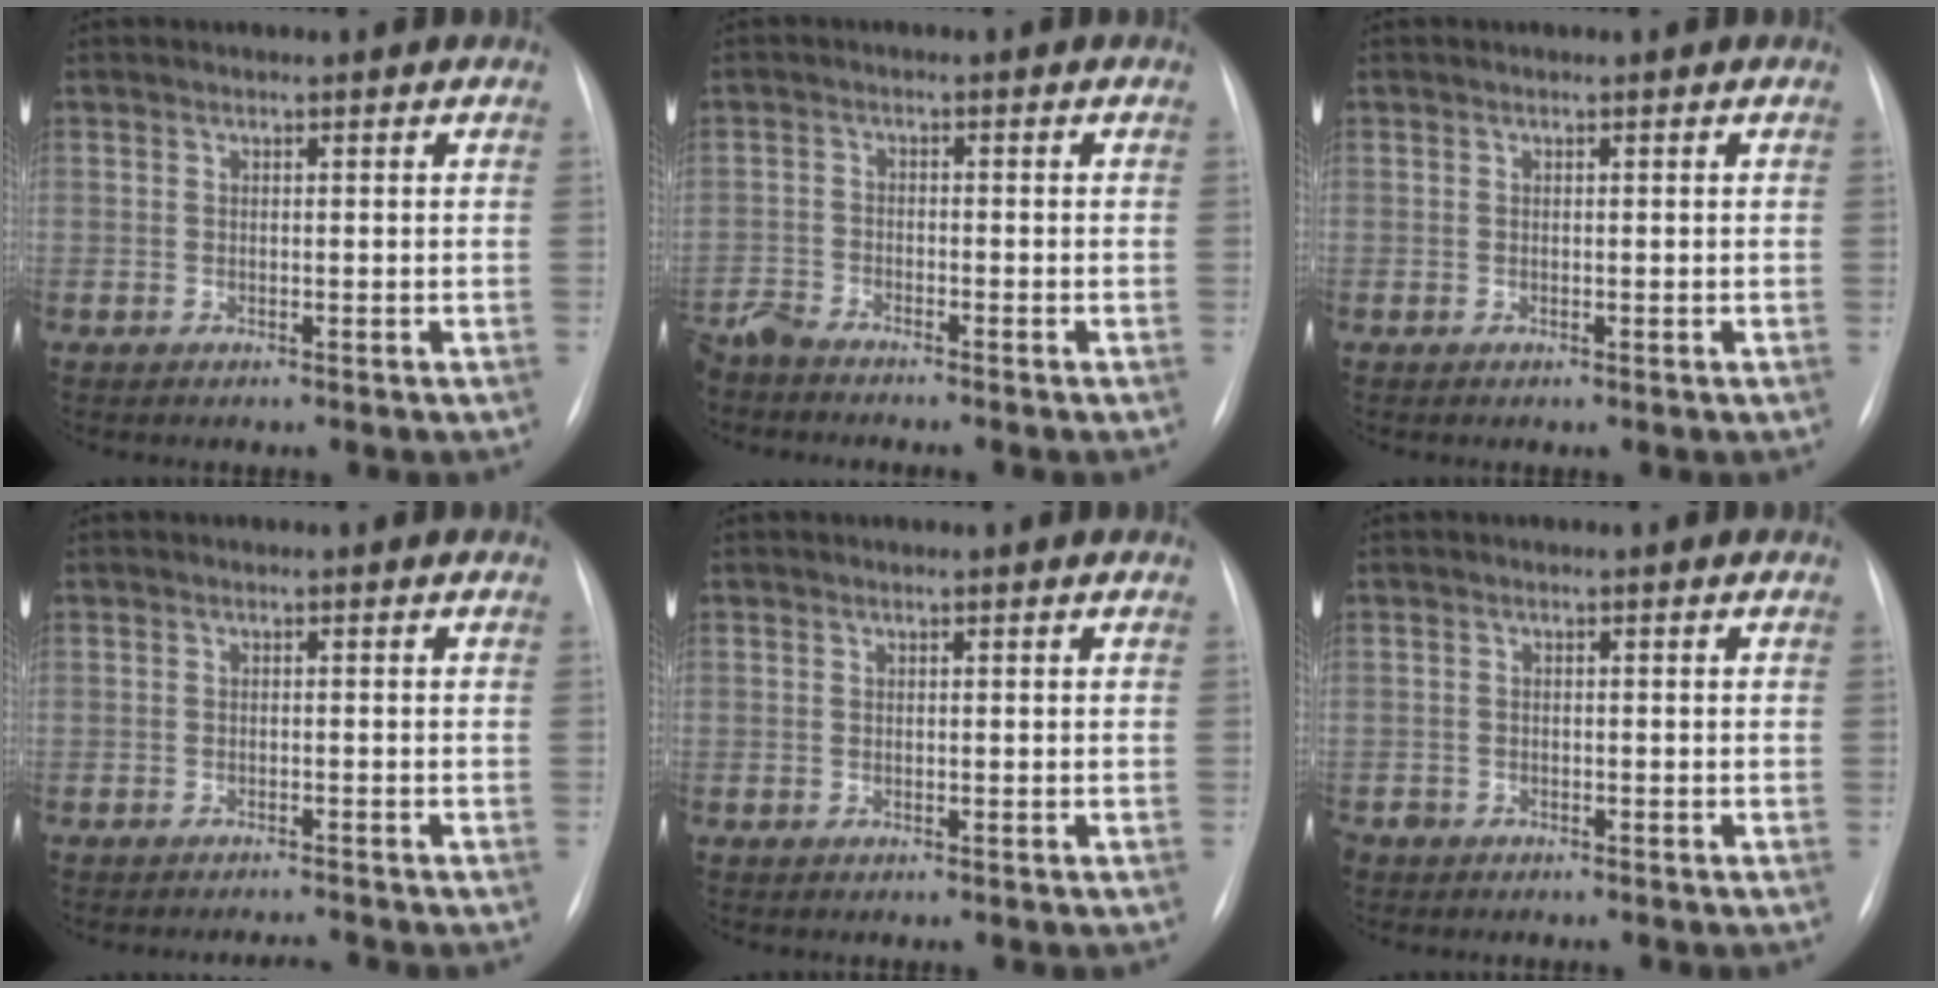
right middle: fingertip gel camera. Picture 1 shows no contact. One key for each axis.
{"total": 4.1, "fx": -4.1, "fy": -0.1, "fz": 0.8, "tx": -0.012, "ty": -0.017, "tz": -0.080}
{"total": 0.0}
{"total": 2.0, "fx": -1.9, "fy": -0.7, "fz": -0.1, "tx": -0.001, "ty": -0.011, "tz": -0.026}
{"total": 0.0}
{"total": 1.9, "fx": -1.5, "fy": 1.1, "fz": 0.1, "tx": -0.006, "ty": 0.002, "tz": -0.028}